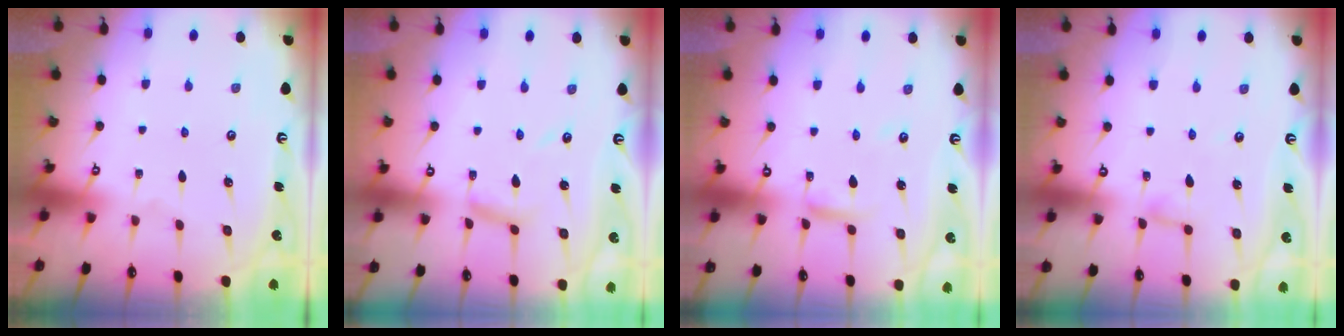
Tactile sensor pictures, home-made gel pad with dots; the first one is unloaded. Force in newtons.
{"total": 7.0, "press": 7.0, "slide": 0.1}
{"total": 4.4, "press": 4.4, "slide": 0.4}
{"total": 3.5, "press": 3.5, "slide": 0.3}